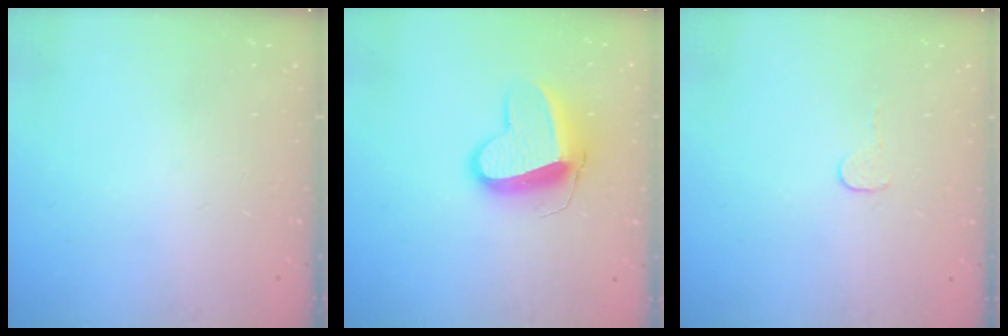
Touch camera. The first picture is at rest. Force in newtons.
{"total": 13.4, "press": 13.3, "slide": 1.3}
{"total": 3.7, "press": 3.7, "slide": 0.3}